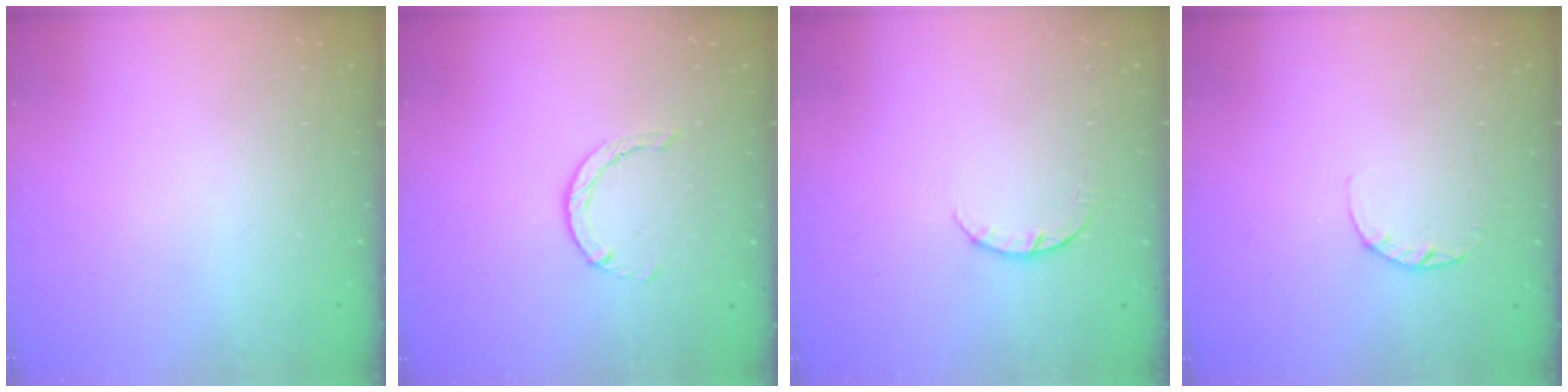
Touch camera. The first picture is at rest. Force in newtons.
{"total": 1.4, "press": 1.4, "slide": 0.3}
{"total": 3.2, "press": 3.2, "slide": 0.5}
{"total": 2.6, "press": 2.5, "slide": 0.4}